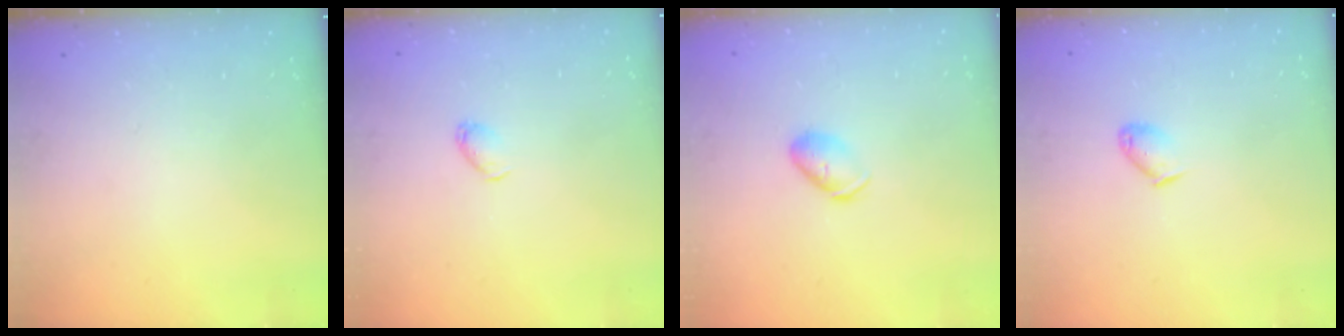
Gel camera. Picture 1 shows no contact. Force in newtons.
{"total": 2.7, "press": 2.7, "slide": 0.5}
{"total": 6.5, "press": 6.5, "slide": 0.9}
{"total": 4.4, "press": 4.3, "slide": 0.9}